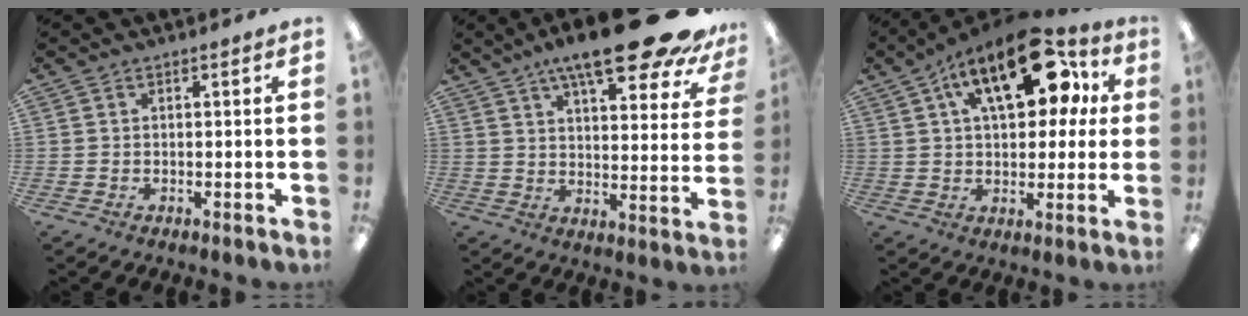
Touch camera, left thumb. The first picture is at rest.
{"total": 20.0, "force": [14.5, 4.8, 12.9], "torque": [-0.189, -0.094, 0.235]}
{"total": 20.9, "force": [9.5, 10.4, 15.4], "torque": [-0.234, -0.023, 0.154]}